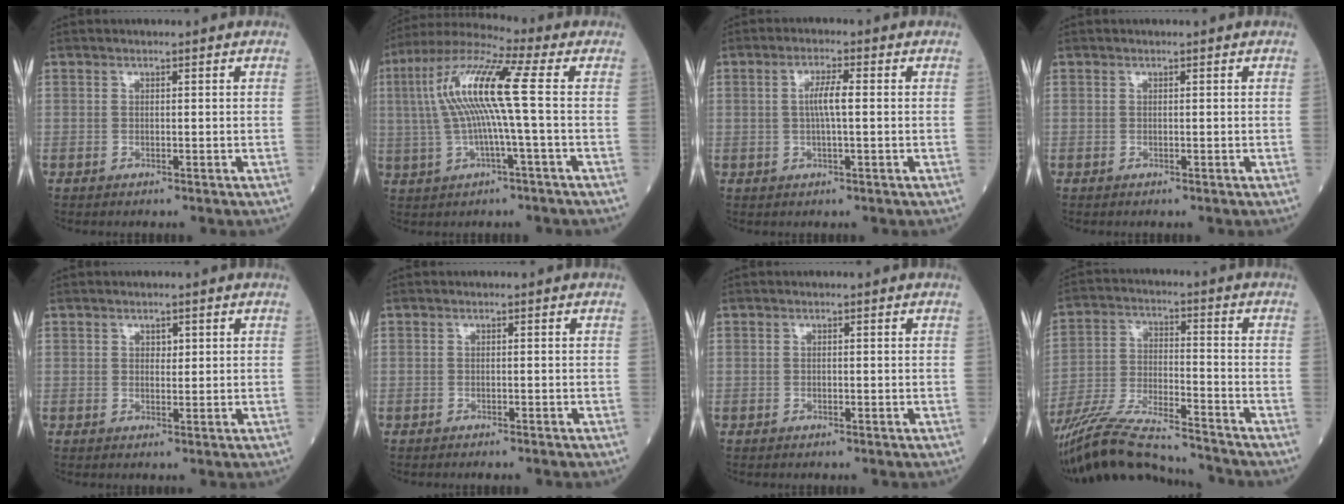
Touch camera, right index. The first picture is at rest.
{"total": 12.3, "force": [0.9, 0.0, 12.3], "torque": [-0.250, 0.026, 0.010]}
{"total": 3.7, "force": [0.2, 0.3, 3.7], "torque": [-0.073, 0.004, 0.003]}
{"total": 0.0}
{"total": 1.4, "force": [0.6, 0.8, 0.9], "torque": [-0.010, -0.003, 0.008]}
{"total": 1.3, "force": [-1.1, 0.1, 0.6], "torque": [-0.012, -0.003, -0.014]}
{"total": 0.0}
{"total": 18.7, "force": [-17.1, 1.8, 7.3], "torque": [-0.169, -0.023, -0.295]}